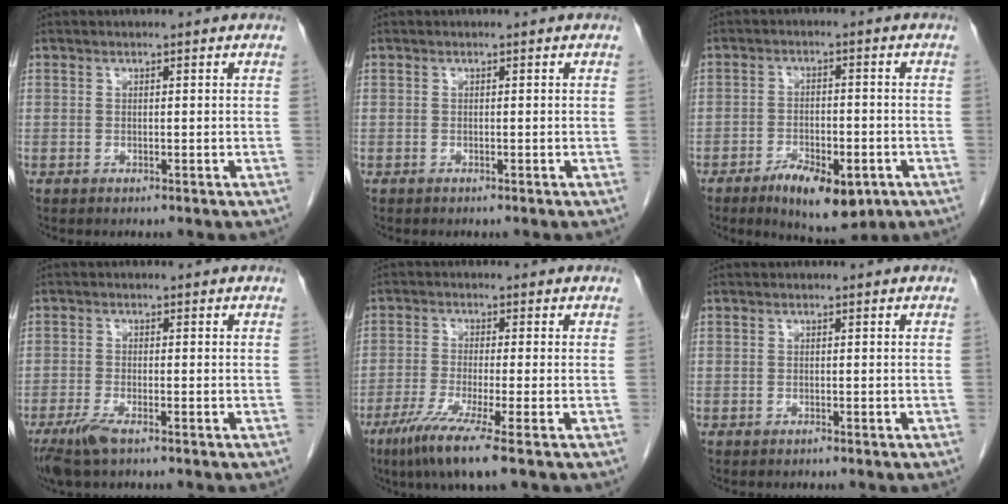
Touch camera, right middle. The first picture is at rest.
{"total": 0.0}
{"total": 9.4, "force": [-5.2, 3.7, 6.9], "torque": [-0.103, -0.007, -0.073]}
{"total": 4.0, "force": [-2.7, 0.7, 2.9], "torque": [-0.066, -0.010, -0.053]}
{"total": 8.3, "force": [-5.0, -0.7, 6.5], "torque": [-0.120, -0.027, -0.091]}
{"total": 0.0}